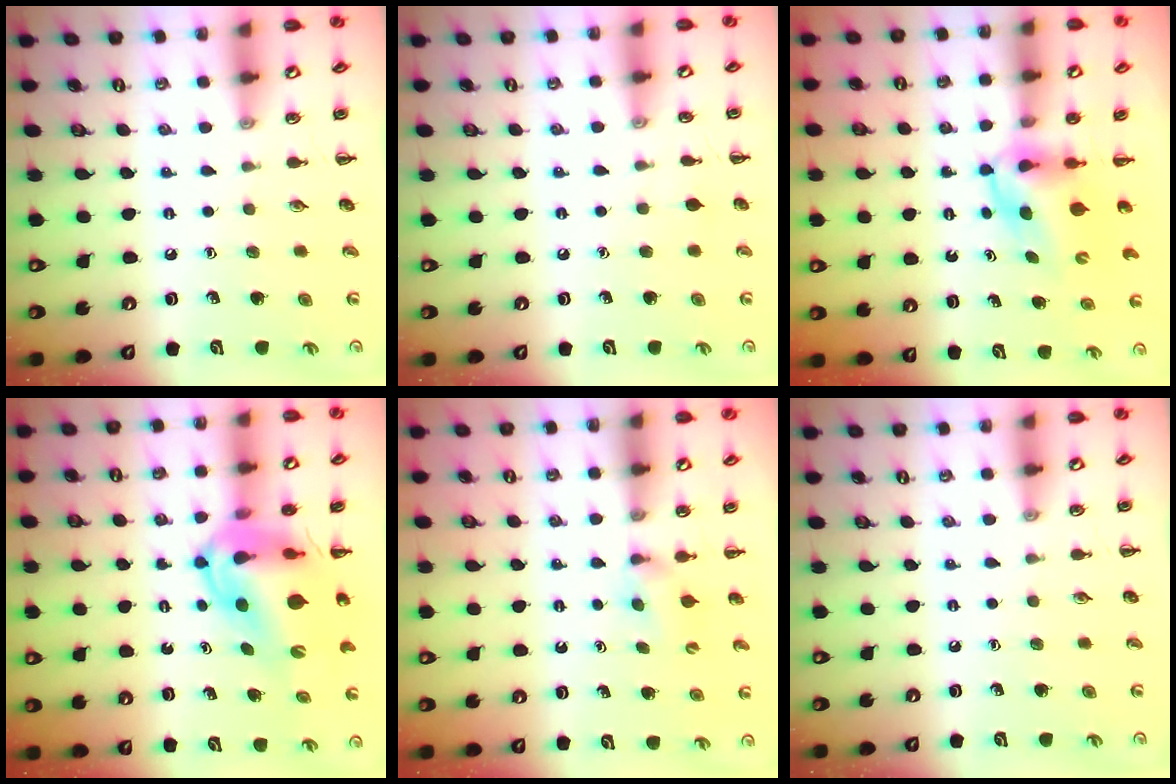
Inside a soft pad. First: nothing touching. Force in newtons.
{"total": 2.8, "press": 2.6, "slide": 1.1}
{"total": 5.8, "press": 5.8, "slide": 1.0}
{"total": 10.6, "press": 10.1, "slide": 3.2}
{"total": 3.4, "press": 3.2, "slide": 1.2}
{"total": 0.0}